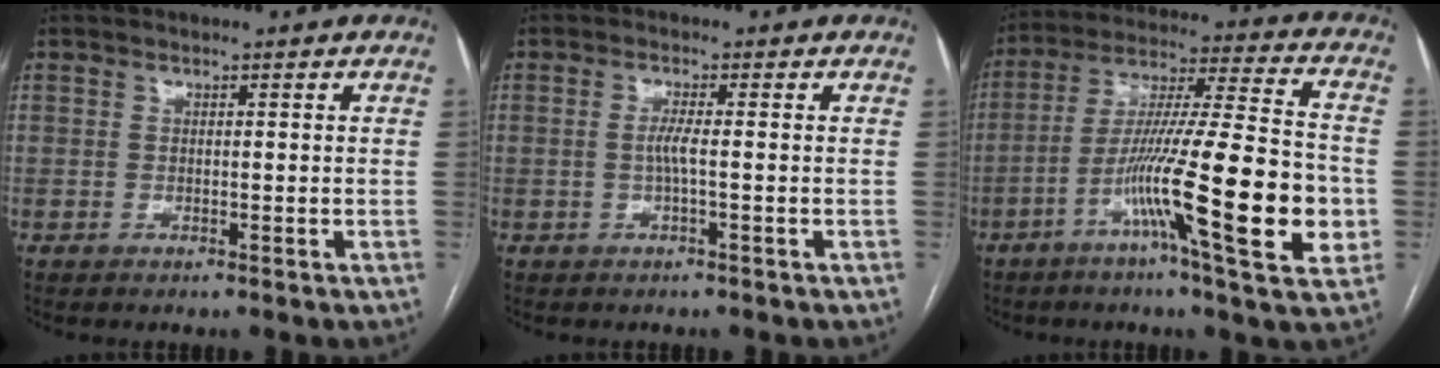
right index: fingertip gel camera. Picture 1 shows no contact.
{"total": 2.0, "force": [-0.3, -0.1, 2.0], "torque": [-0.040, 0.000, -0.007]}
{"total": 22.0, "force": [-6.4, 0.8, 21.0], "torque": [-0.326, -0.016, -0.108]}